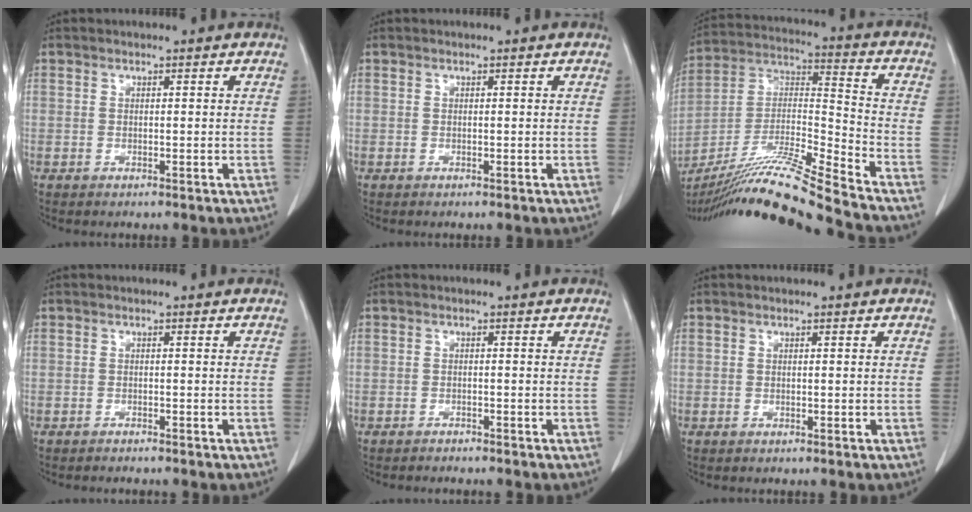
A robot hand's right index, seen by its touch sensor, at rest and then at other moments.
{"total": 0.0}
{"total": 19.8, "force": [-17.2, -2.3, 9.4], "torque": [-0.195, -0.012, -0.311]}
{"total": 1.4, "force": [-1.4, 0.0, 0.3], "torque": [-0.007, -0.003, -0.016]}
{"total": 1.6, "force": [-1.6, 0.2, 0.2], "torque": [-0.004, -0.003, -0.019]}
{"total": 0.0}